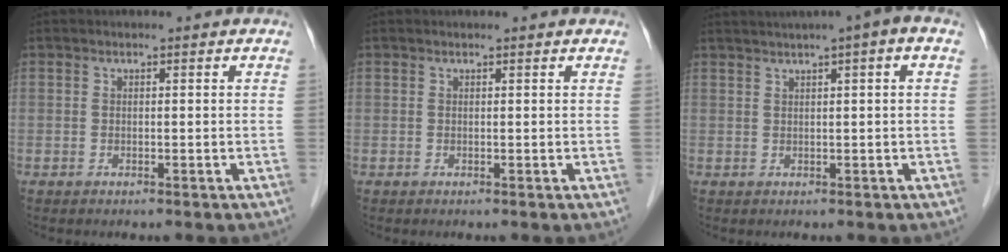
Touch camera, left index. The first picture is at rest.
{"total": 1.1, "force": [1.1, 0.1, 0.2], "torque": [-0.010, 0.008, 0.012]}
{"total": 6.0, "force": [3.3, -0.2, 5.0], "torque": [-0.076, 0.030, 0.048]}